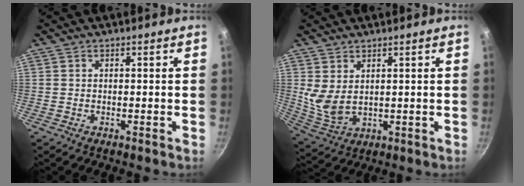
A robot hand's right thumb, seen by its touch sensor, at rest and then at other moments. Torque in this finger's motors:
{"motor_torque": [0.87, 0.53, 0.78, 0.53, 0.21]}